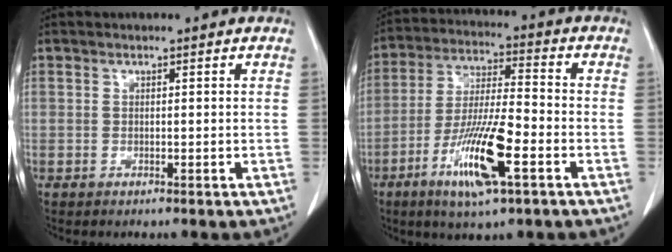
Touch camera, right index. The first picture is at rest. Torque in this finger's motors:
{"motor_torque": [1.49, -0.65, 0.35, 0.11]}